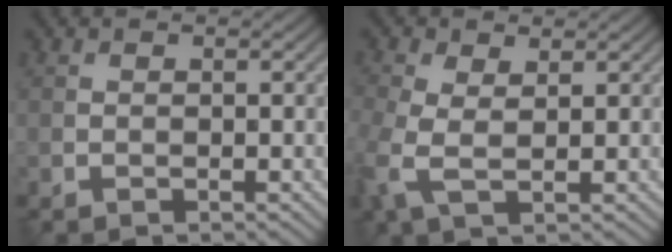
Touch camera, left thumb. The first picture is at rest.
{"total": 5.2, "force": [0.2, 3.1, 4.2], "torque": [-0.130, -0.002, 0.000]}